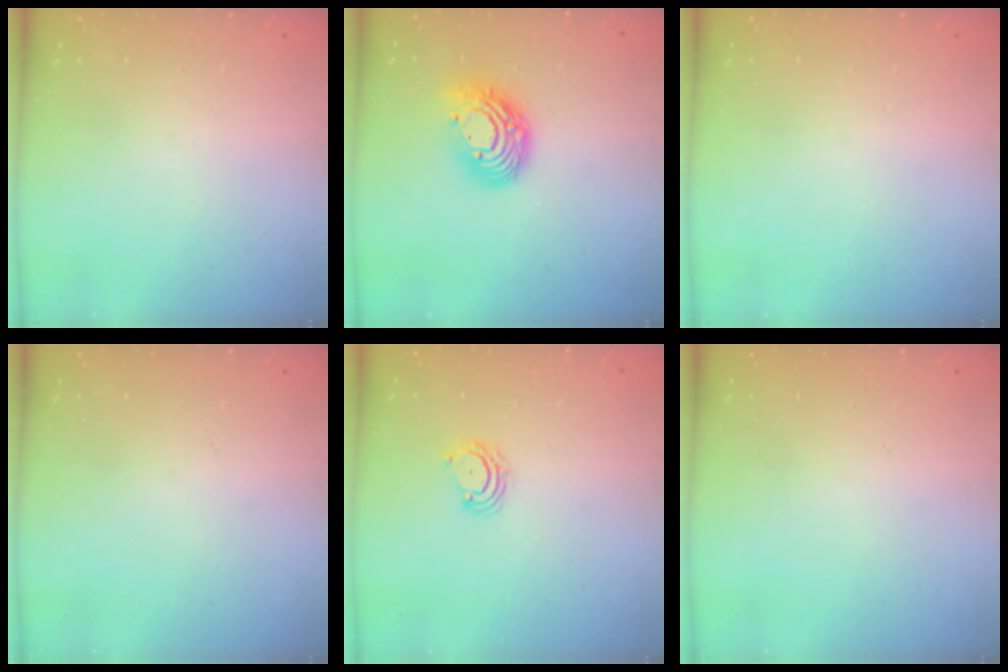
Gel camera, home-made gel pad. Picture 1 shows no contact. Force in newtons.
{"total": 12.7, "press": 12.7, "slide": 1.2}
{"total": 0.0}
{"total": 0.0}
{"total": 5.0, "press": 5.0, "slide": 0.4}
{"total": 0.0}